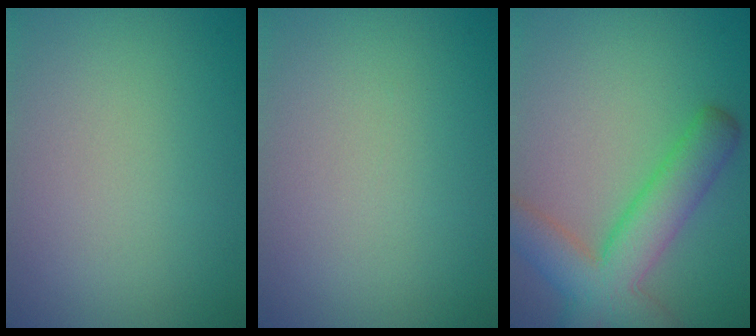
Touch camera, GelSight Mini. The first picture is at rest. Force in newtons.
{"total": 0.0}
{"total": 6.9, "press": 6.9, "slide": 0.3}